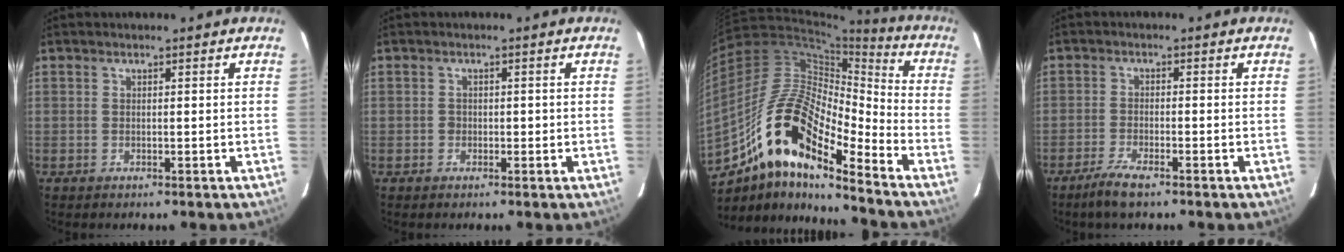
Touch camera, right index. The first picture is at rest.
{"total": 1.2, "force": [-0.2, 1.0, 0.6], "torque": [-0.006, 0.004, -0.004]}
{"total": 17.0, "force": [-9.9, 4.8, 13.0], "torque": [-0.249, 0.035, -0.167]}
{"total": 4.0, "force": [-3.0, 0.4, 2.6], "torque": [-0.058, -0.007, -0.056]}